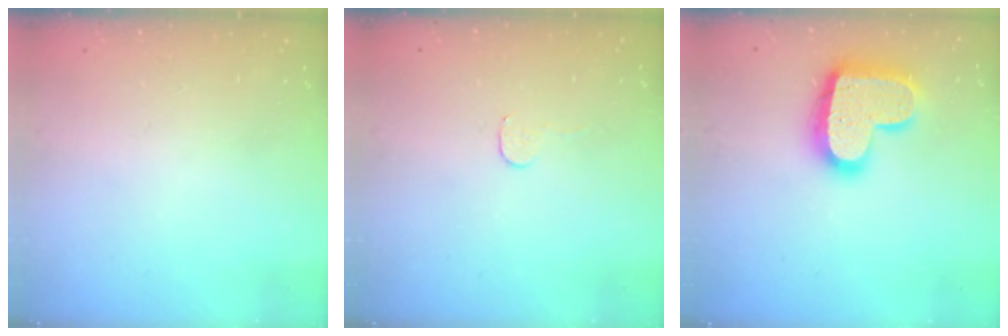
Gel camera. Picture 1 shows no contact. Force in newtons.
{"total": 2.8, "press": 2.8, "slide": 0.2}
{"total": 19.3, "press": 19.3, "slide": 1.3}